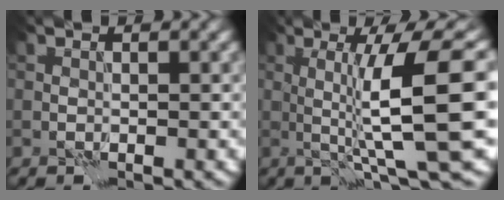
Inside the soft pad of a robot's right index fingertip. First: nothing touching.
{"total": 10.5, "force": [1.0, 1.5, 10.4], "torque": [-0.141, 0.009, 0.021]}